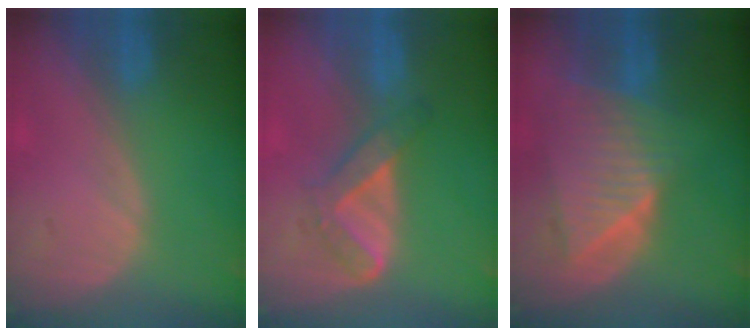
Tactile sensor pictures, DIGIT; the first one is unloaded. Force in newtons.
{"total": 4.5, "press": 4.4, "slide": 1.0}
{"total": 8.9, "press": 7.9, "slide": 4.2}